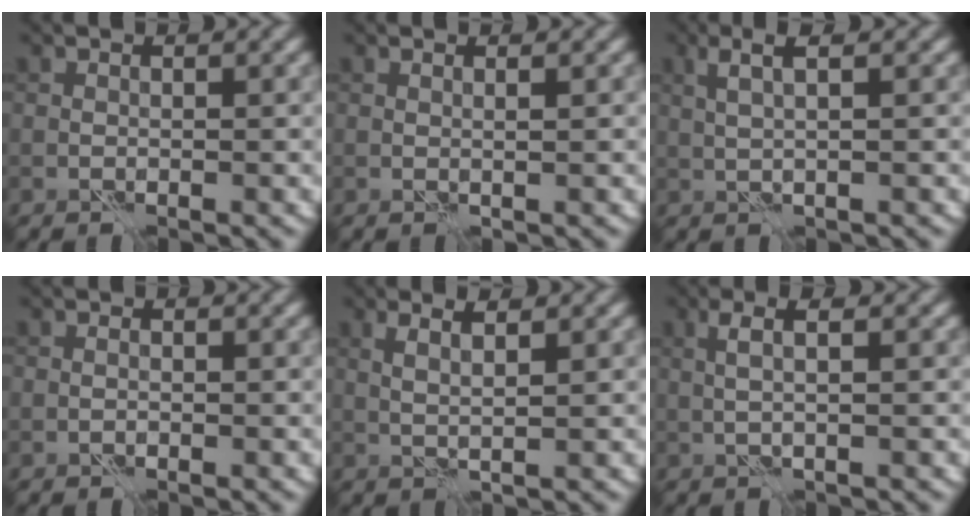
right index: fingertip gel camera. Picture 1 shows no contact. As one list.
[{"total": 0.8, "force": [0.3, 0.1, 0.7], "torque": [-0.012, 0.003, 0.000]}, {"total": 2.5, "force": [1.0, 0.3, 2.3], "torque": [-0.039, -0.001, 0.019]}, {"total": 0.6, "force": [-0.2, 0.4, 0.3], "torque": [-0.004, 0.001, -0.005]}, {"total": 2.2, "force": [1.1, 0.4, 1.9], "torque": [-0.032, 0.001, 0.017]}, {"total": 2.2, "force": [0.6, 0.3, 2.1], "torque": [-0.043, 0.008, 0.011]}]